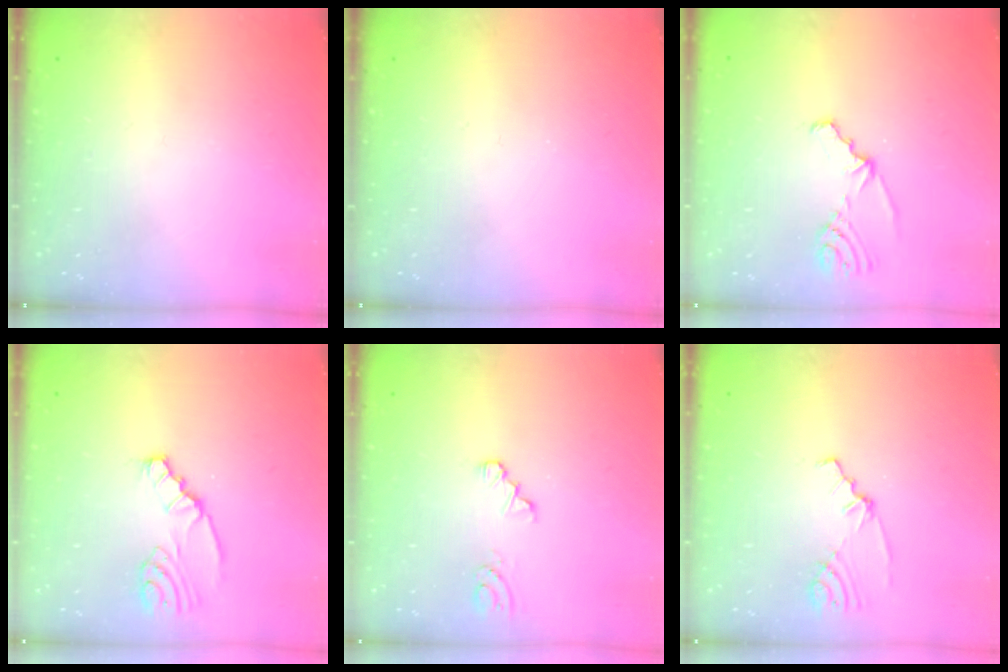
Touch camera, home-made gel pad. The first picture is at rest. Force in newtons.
{"total": 0.0}
{"total": 4.6, "press": 2.9, "slide": 3.6}
{"total": 2.3, "press": 2.2, "slide": 0.3}
{"total": 1.4, "press": 1.4, "slide": 0.2}
{"total": 1.9, "press": 1.9, "slide": 0.2}